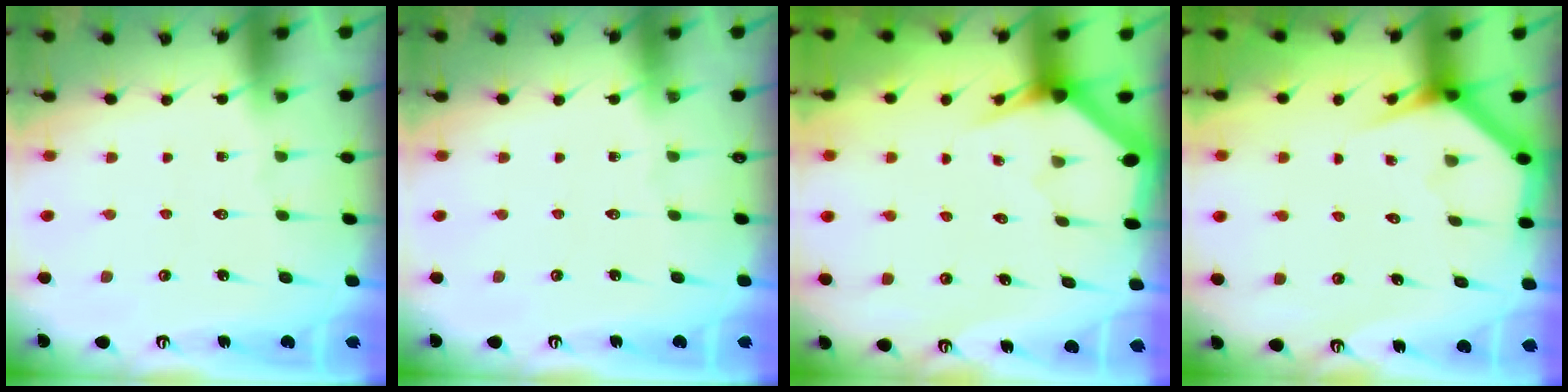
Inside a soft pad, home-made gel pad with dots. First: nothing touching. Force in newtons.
{"total": 0.0}
{"total": 3.0, "press": 3.0, "slide": 0.0}
{"total": 3.4, "press": 3.4, "slide": 0.3}